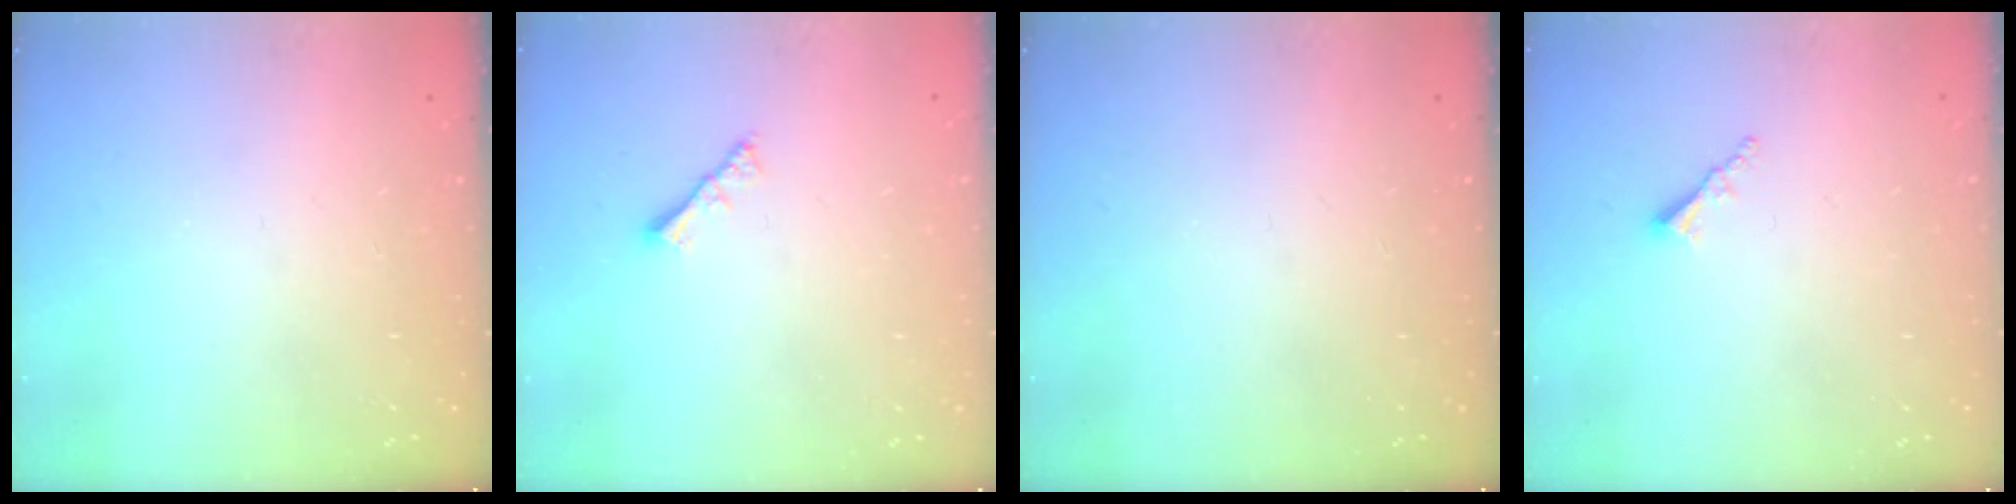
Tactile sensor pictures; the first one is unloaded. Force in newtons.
{"total": 2.5, "press": 2.4, "slide": 0.5}
{"total": 0.0}
{"total": 1.7, "press": 1.7, "slide": 0.3}